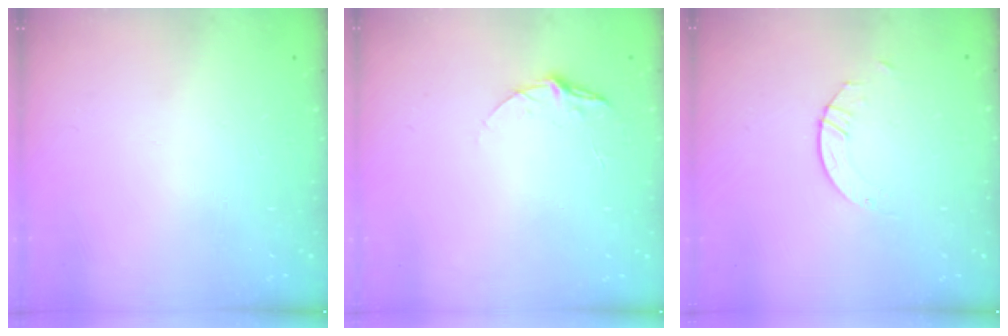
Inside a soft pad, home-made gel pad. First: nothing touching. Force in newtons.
{"total": 5.8, "press": 5.8, "slide": 0.5}
{"total": 2.6, "press": 2.6, "slide": 0.2}